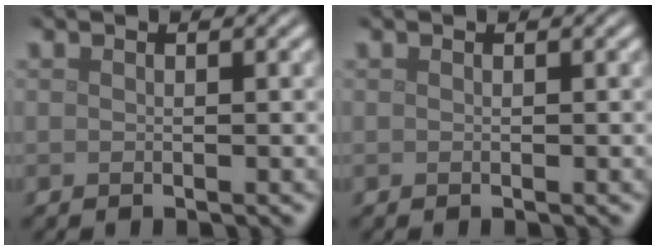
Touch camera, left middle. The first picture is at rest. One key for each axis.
{"total": 0.0}